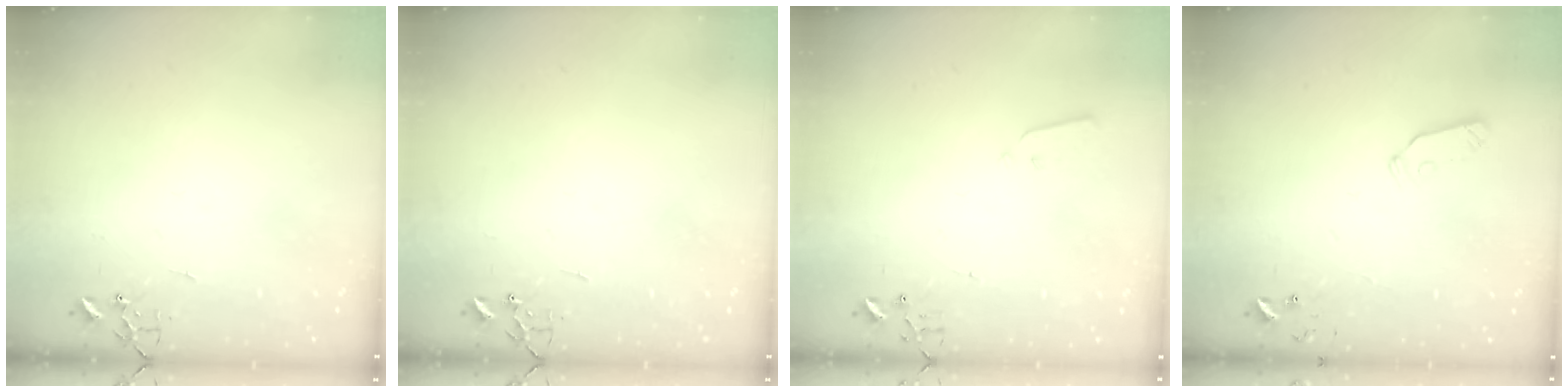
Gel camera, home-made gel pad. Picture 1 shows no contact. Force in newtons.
{"total": 0.0}
{"total": 3.2, "press": 3.2, "slide": 0.1}
{"total": 5.3, "press": 5.3, "slide": 0.1}